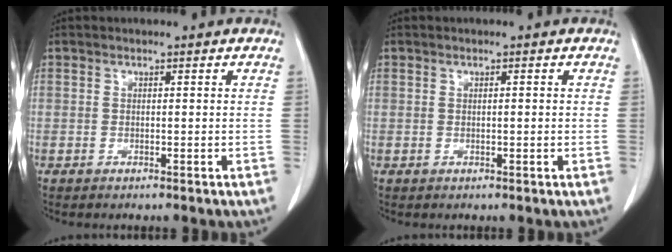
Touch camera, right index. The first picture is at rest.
{"total": 0.7, "force": [0.0, 0.1, 0.7], "torque": [-0.013, 0.001, 0.002]}